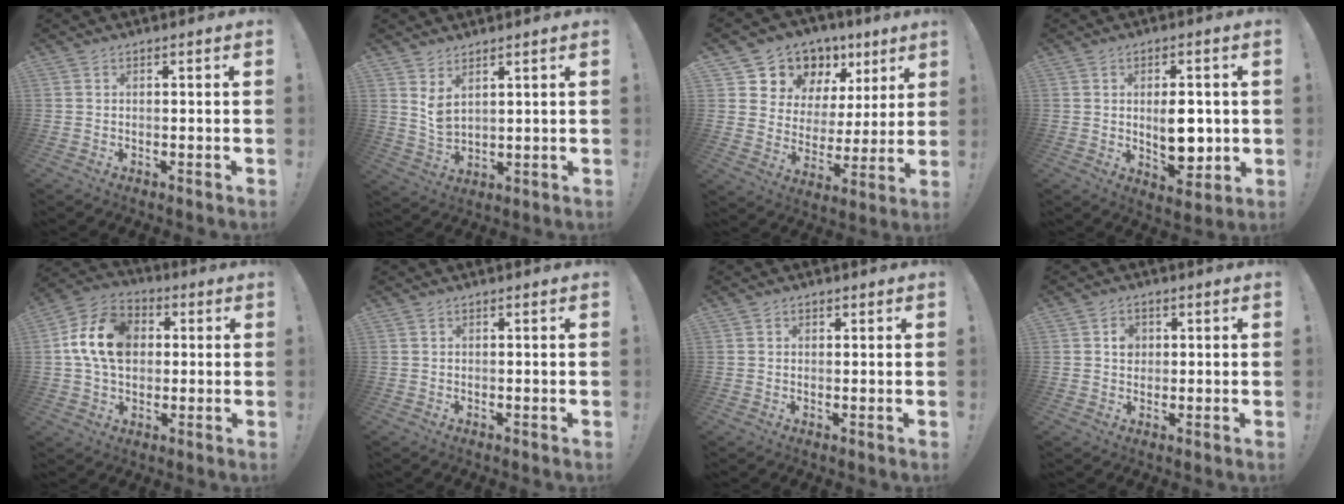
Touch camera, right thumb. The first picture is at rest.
{"total": 5.1, "force": [3.4, 2.1, 3.3], "torque": [-0.063, -0.027, 0.061]}
{"total": 11.6, "force": [8.1, 7.9, 2.4], "torque": [-0.040, -0.072, 0.166]}
{"total": 10.4, "force": [0.0, 5.9, 8.5], "torque": [-0.132, -0.006, 0.002]}
{"total": 16.1, "force": [2.9, 12.0, 10.4], "torque": [-0.176, 0.002, 0.058]}
{"total": 0.0}
{"total": 1.1, "force": [0.7, 0.8, 0.2], "torque": [0.010, -0.005, 0.010]}
{"total": 3.7, "force": [0.7, 3.2, 1.6], "torque": [-0.006, -0.005, 0.007]}